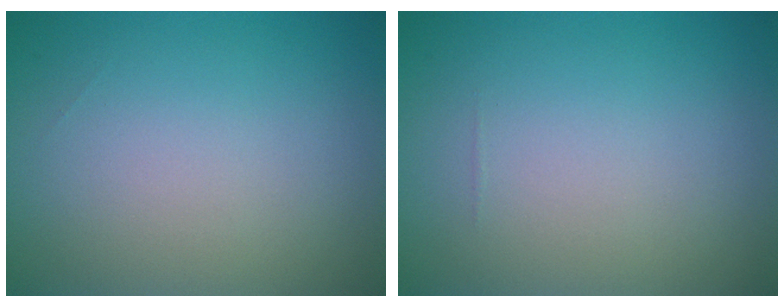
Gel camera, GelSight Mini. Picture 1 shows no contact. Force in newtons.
{"total": 0.0}